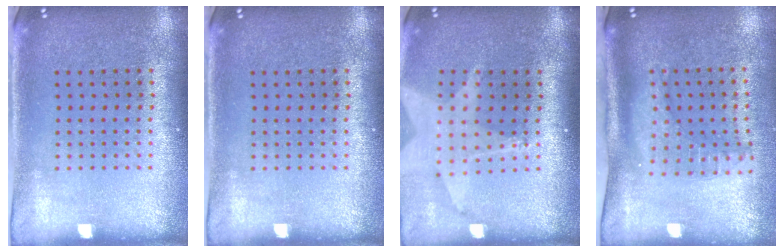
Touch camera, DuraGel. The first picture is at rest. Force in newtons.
{"total": 0.0}
{"total": 1.9, "press": 1.5, "slide": 1.2}
{"total": 2.1, "press": 1.6, "slide": 1.5}